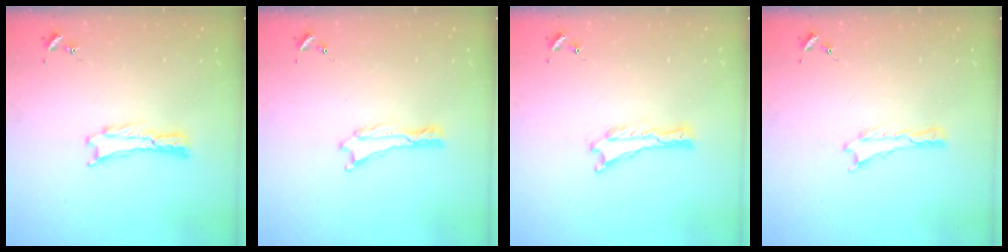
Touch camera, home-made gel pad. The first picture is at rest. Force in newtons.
{"total": 0.0}
{"total": 0.0}
{"total": 0.0}